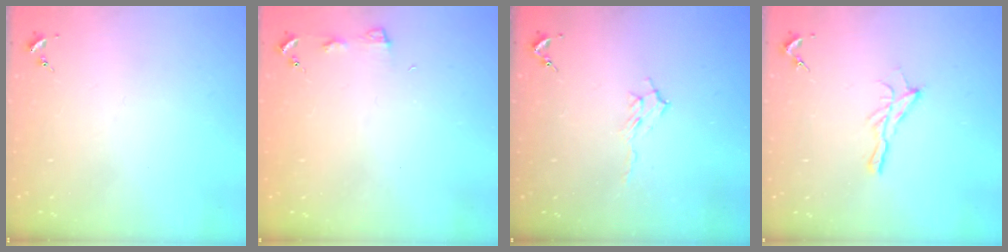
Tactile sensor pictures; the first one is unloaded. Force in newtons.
{"total": 3.6, "press": 3.6, "slide": 0.4}
{"total": 5.6, "press": 5.6, "slide": 0.8}
{"total": 7.3, "press": 7.3, "slide": 0.3}